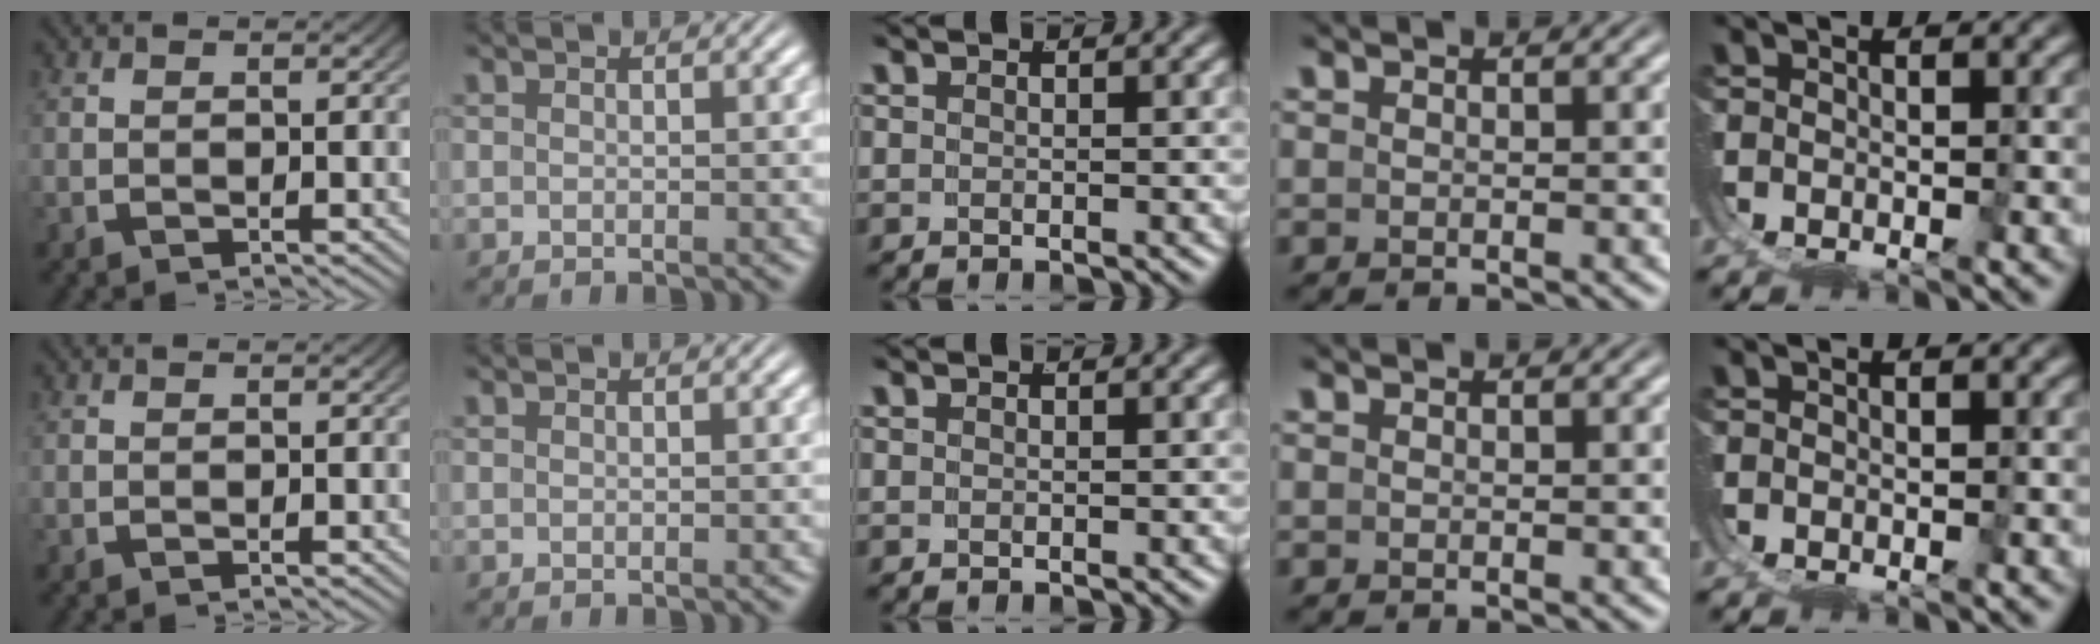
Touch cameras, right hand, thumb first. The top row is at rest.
{}